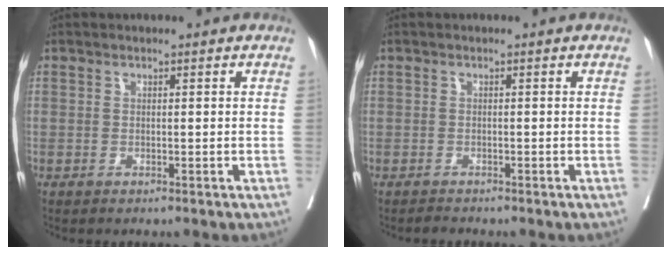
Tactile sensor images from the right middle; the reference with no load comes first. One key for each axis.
{"total": 0.8, "fx": -0.8, "fy": 0.1, "fz": -0.2, "tx": -0.005, "ty": -0.006, "tz": -0.014}